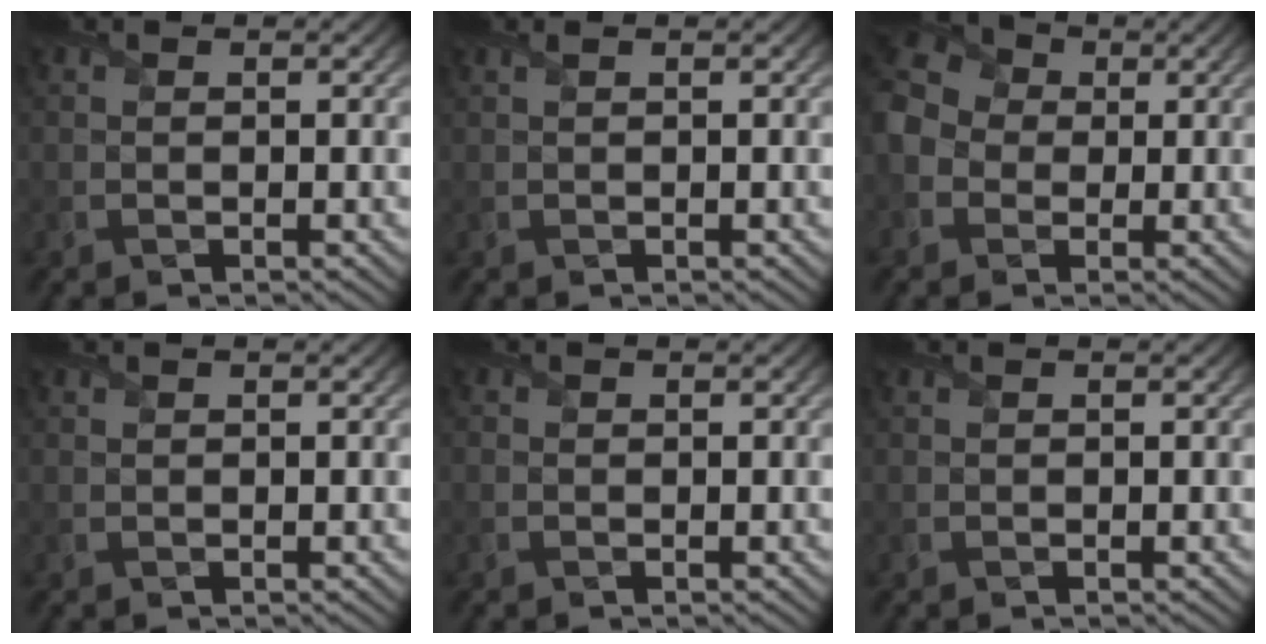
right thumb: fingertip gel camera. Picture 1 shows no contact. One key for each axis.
{"total": 0.0}
{"total": 8.0, "fx": -0.6, "fy": 6.8, "fz": 4.3, "tx": -0.134, "ty": 0.003, "tz": -0.024}
{"total": 0.0}
{"total": 0.9, "fx": -0.3, "fy": 0.7, "fz": 0.4, "tx": -0.006, "ty": -0.005, "tz": -0.006}
{"total": 0.0}